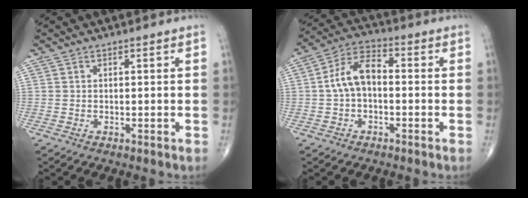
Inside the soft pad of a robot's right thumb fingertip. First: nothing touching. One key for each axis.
{"total": 8.4, "fx": -0.4, "fy": 5.0, "fz": 6.7, "tx": -0.122, "ty": 0.031, "tz": -0.019}